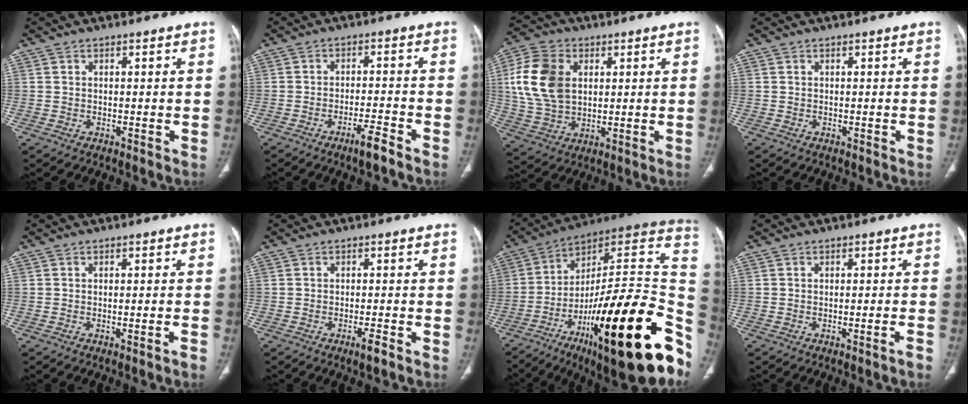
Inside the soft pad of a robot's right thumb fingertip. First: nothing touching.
{"total": 4.6, "force": [-3.3, 0.4, 3.1], "torque": [-0.062, 0.020, -0.057]}
{"total": 14.9, "force": [3.1, 10.5, 10.1], "torque": [-0.194, 0.001, 0.063]}
{"total": 0.0}
{"total": 2.1, "force": [-1.4, -0.1, 1.6], "torque": [-0.034, 0.004, -0.016]}
{"total": 2.8, "force": [-1.8, 0.3, 2.1], "torque": [-0.042, 0.006, -0.032]}
{"total": 37.8, "force": [-13.9, 10.9, 33.4], "torque": [-0.394, 0.068, -0.211]}
{"total": 2.5, "force": [-1.7, -0.1, 1.9], "torque": [-0.038, 0.007, -0.020]}